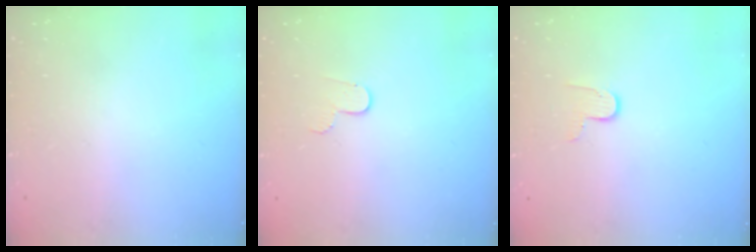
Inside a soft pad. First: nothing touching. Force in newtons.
{"total": 4.3, "press": 4.3, "slide": 0.4}
{"total": 6.4, "press": 6.4, "slide": 0.4}